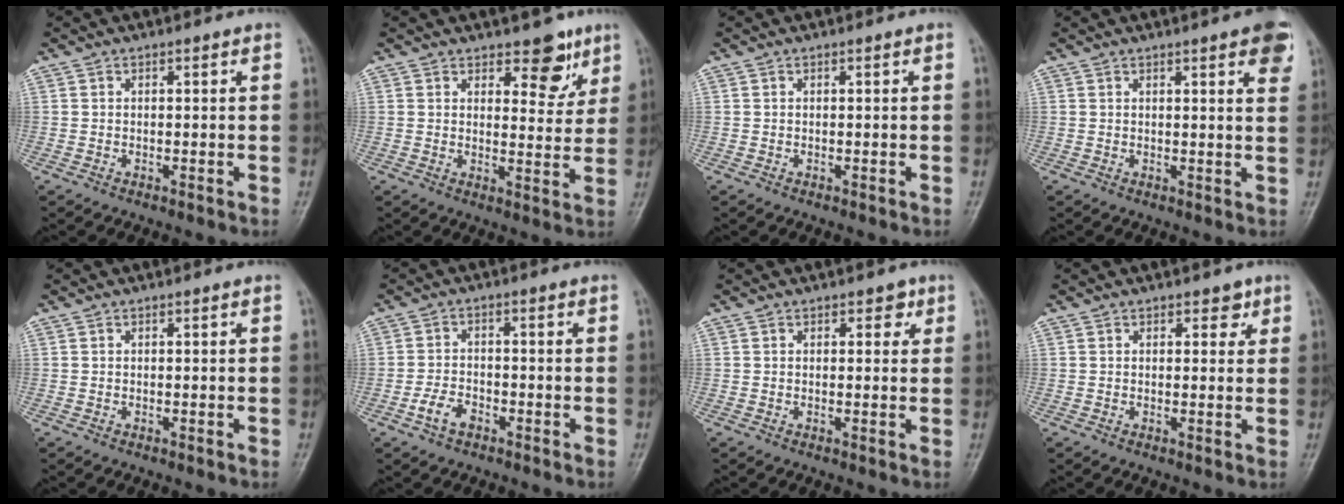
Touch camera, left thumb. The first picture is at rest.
{"total": 7.5, "force": [4.8, 3.9, 4.3], "torque": [-0.020, -0.028, 0.064]}
{"total": 0.0}
{"total": 6.6, "force": [3.6, 1.4, 5.4], "torque": [-0.050, -0.006, 0.039]}
{"total": 0.0}
{"total": 4.2, "force": [-2.3, 2.5, 2.4], "torque": [-0.044, 0.015, -0.045]}
{"total": 2.2, "force": [1.1, 1.5, 1.2], "torque": [0.004, -0.002, 0.011]}
{"total": 2.4, "force": [1.4, 1.5, 1.3], "torque": [0.004, -0.005, 0.016]}